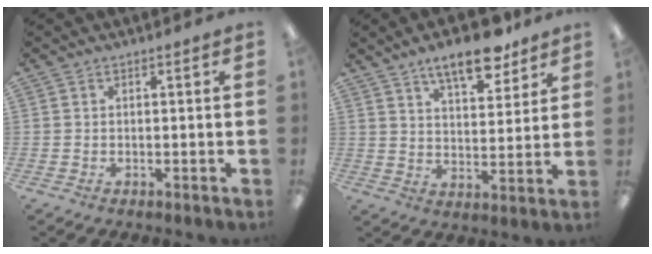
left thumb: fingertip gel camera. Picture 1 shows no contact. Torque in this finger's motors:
{"motor_torque": [0.27, 0.25, -0.07, -0.12, 0.10]}